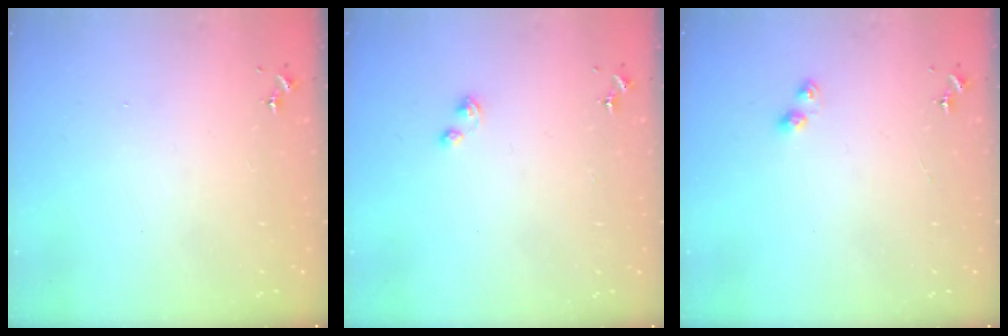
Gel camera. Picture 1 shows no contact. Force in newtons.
{"total": 3.4, "press": 3.4, "slide": 0.5}
{"total": 3.1, "press": 3.1, "slide": 0.4}